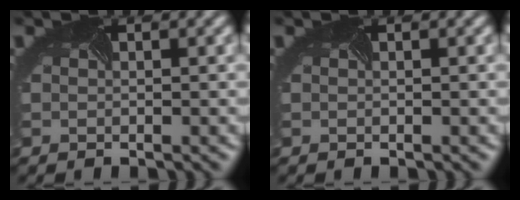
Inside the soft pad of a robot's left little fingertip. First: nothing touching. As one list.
[{"total": 0.0}]